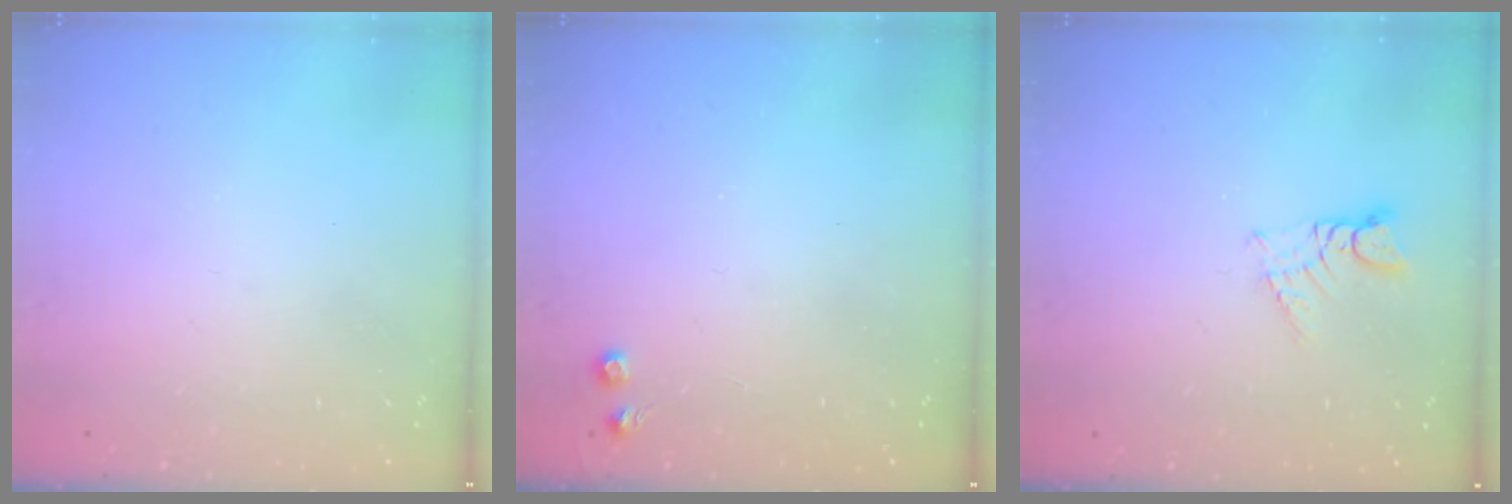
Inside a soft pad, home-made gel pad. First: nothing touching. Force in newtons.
{"total": 4.3, "press": 4.2, "slide": 0.7}
{"total": 1.1, "press": 1.1, "slide": 0.1}